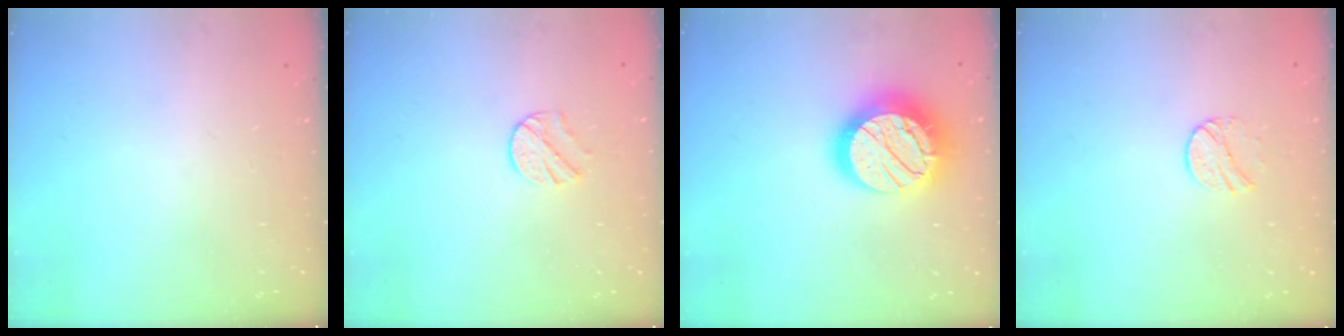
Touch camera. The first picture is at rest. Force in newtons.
{"total": 6.4, "press": 6.3, "slide": 0.6}
{"total": 20.3, "press": 20.3, "slide": 1.5}
{"total": 7.3, "press": 7.3, "slide": 0.6}